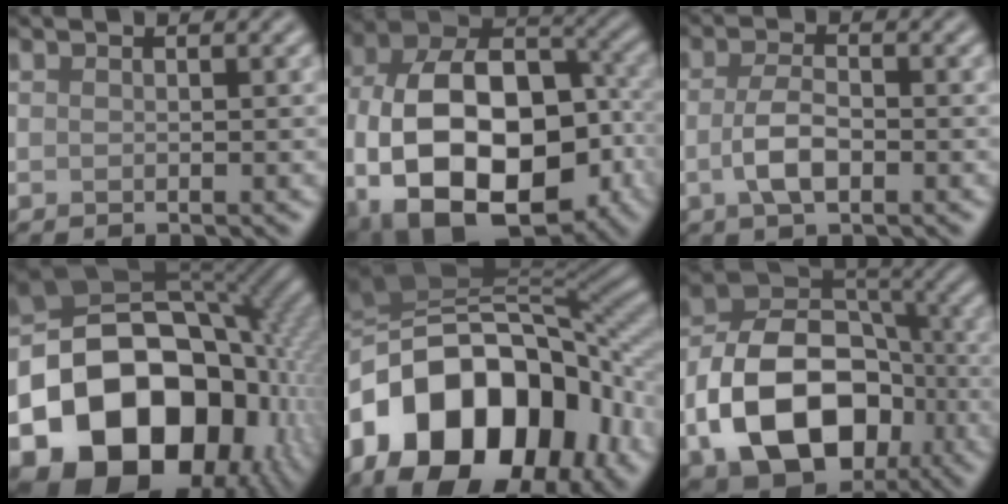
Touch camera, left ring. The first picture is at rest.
{"total": 17.4, "force": [-4.2, 10.8, 12.9], "torque": [-0.214, -0.017, -0.056]}
{"total": 3.3, "force": [-0.8, 1.5, 2.8], "torque": [-0.059, -0.002, -0.019]}
{"total": 19.8, "force": [-6.9, 14.7, 11.3], "torque": [-0.189, -0.025, -0.122]}
{"total": 17.4, "force": [-6.2, 11.0, 11.9], "torque": [-0.193, 0.011, -0.110]}
{"total": 12.5, "force": [-4.1, 8.7, 7.9], "torque": [-0.142, -0.003, -0.079]}